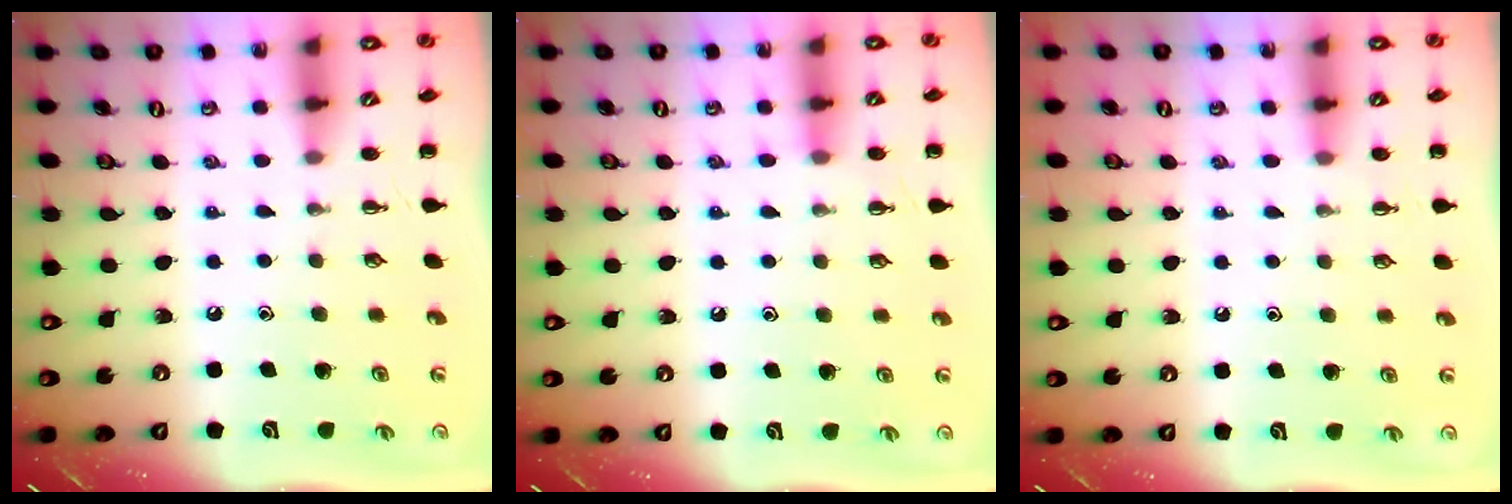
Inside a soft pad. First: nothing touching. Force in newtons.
{"total": 7.8, "press": 7.5, "slide": 2.2}
{"total": 5.8, "press": 5.5, "slide": 1.7}